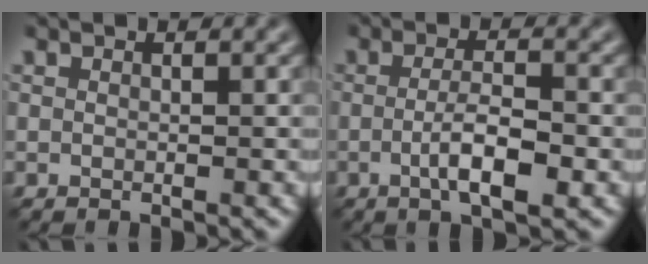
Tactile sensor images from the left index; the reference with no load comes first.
{"total": 4.1, "force": [-1.0, 1.0, 3.9], "torque": [-0.068, -0.002, -0.019]}